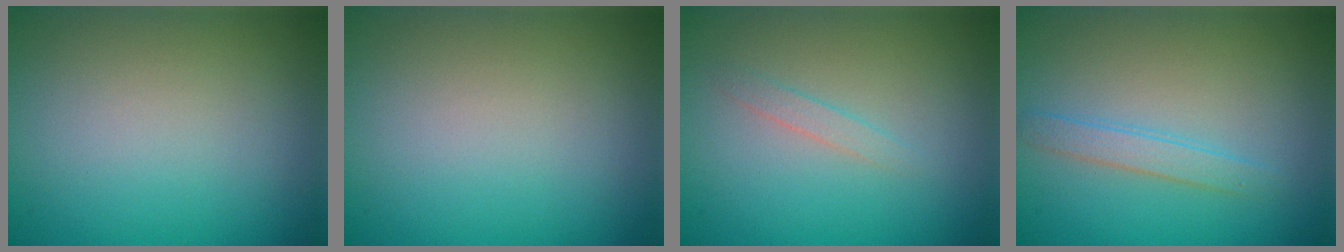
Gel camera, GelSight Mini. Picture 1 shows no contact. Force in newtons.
{"total": 0.0}
{"total": 1.0, "press": 1.0, "slide": 0.1}
{"total": 1.7, "press": 1.7, "slide": 0.0}